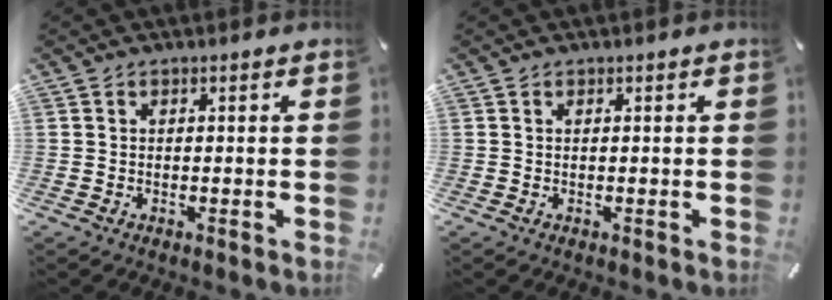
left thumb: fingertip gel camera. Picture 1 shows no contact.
{"total": 0.0}